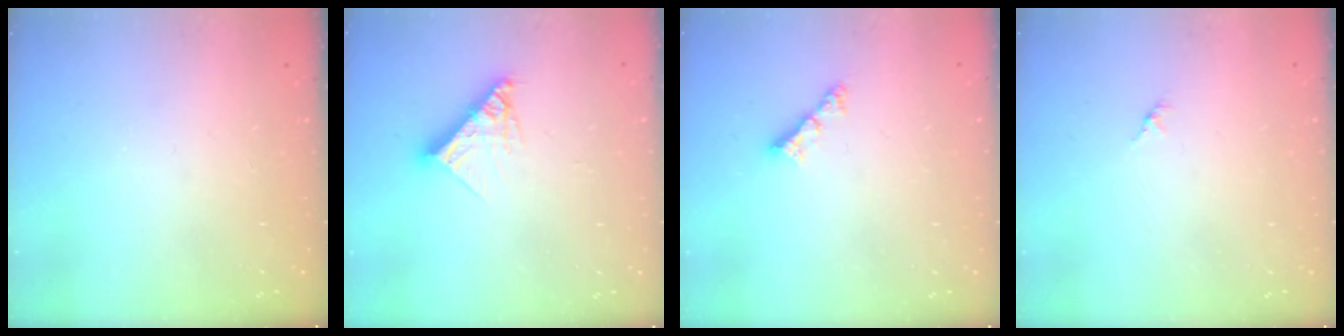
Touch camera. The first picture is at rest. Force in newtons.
{"total": 10.7, "press": 10.6, "slide": 0.9}
{"total": 4.2, "press": 4.2, "slide": 0.2}
{"total": 1.4, "press": 1.4, "slide": 0.4}